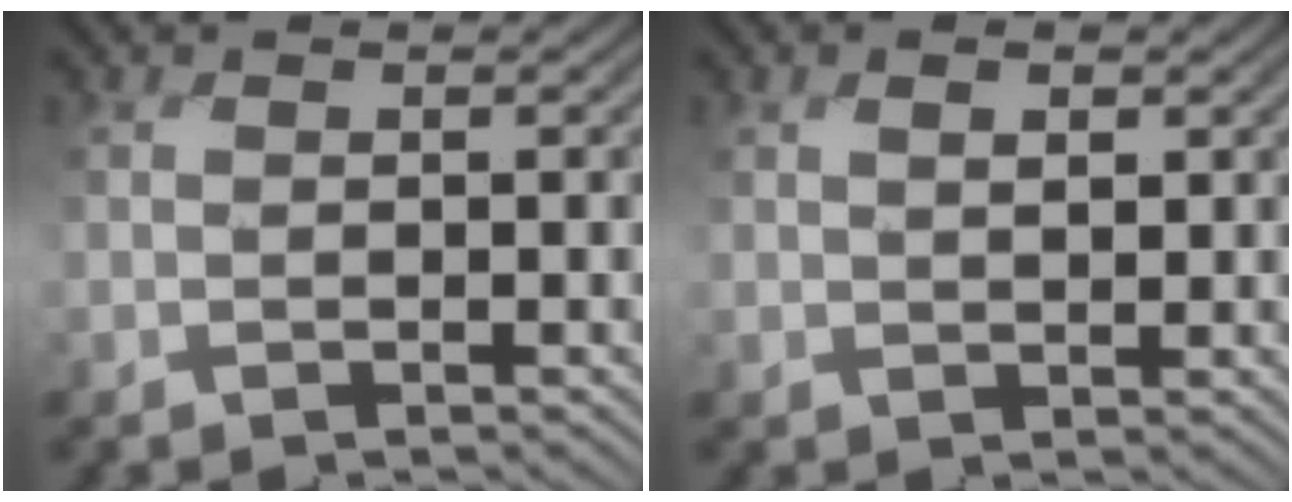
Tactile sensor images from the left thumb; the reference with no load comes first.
{"total": 1.8, "force": [0.8, 1.0, 1.3], "torque": [-0.020, -0.006, 0.016]}